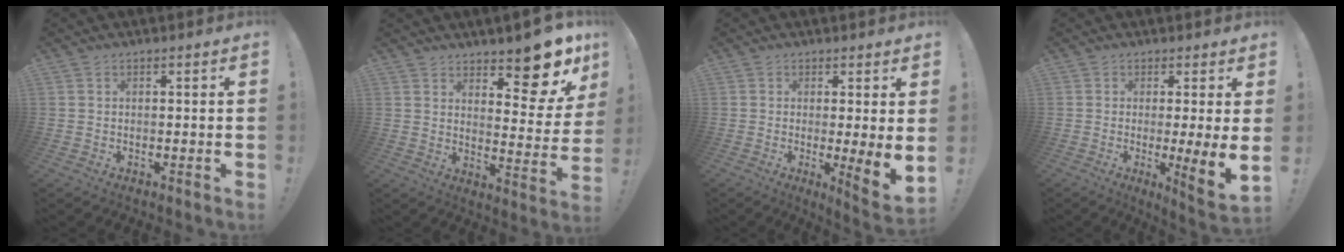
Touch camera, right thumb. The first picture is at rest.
{"total": 12.8, "force": [9.7, 3.4, 7.6], "torque": [-0.081, -0.085, 0.156]}
{"total": 6.4, "force": [0.0, -0.4, 6.4], "torque": [-0.081, -0.023, 0.000]}
{"total": 7.4, "force": [-0.1, -0.6, 7.4], "torque": [-0.097, -0.022, -0.002]}